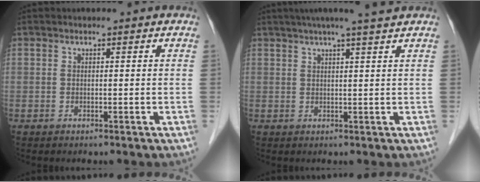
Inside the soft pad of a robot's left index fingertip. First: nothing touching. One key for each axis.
{"total": 7.5, "fx": 6.2, "fy": -0.9, "fz": 4.2, "tx": -0.063, "ty": 0.015, "tz": 0.078}